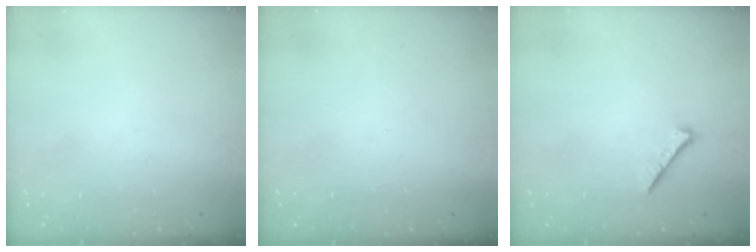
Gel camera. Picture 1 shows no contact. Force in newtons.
{"total": 1.7, "press": 1.6, "slide": 0.1}
{"total": 0.0}